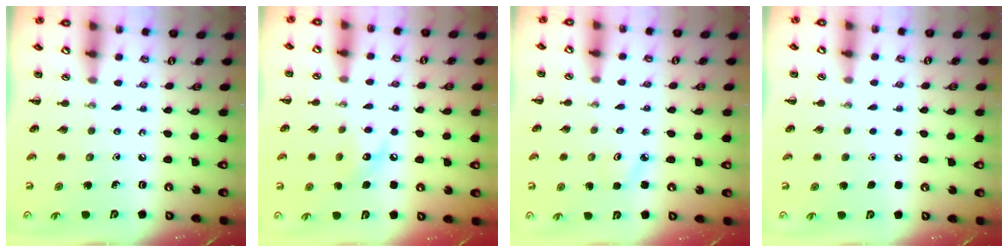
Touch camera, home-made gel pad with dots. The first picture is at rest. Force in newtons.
{"total": 8.0, "press": 8.0, "slide": 0.7}
{"total": 2.2, "press": 2.2, "slide": 0.5}
{"total": 1.7, "press": 1.7, "slide": 0.1}